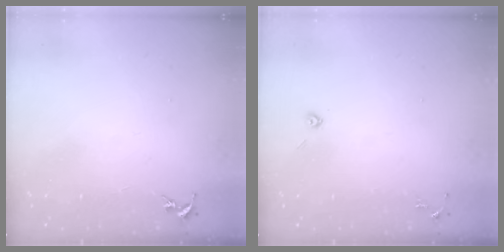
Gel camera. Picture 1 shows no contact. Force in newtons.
{"total": 3.4, "press": 3.3, "slide": 0.9}